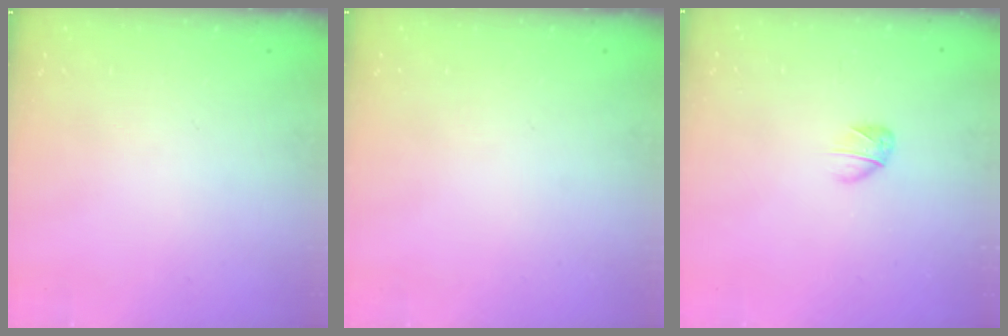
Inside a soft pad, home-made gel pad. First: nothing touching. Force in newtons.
{"total": 0.0}
{"total": 3.3, "press": 3.2, "slide": 0.8}